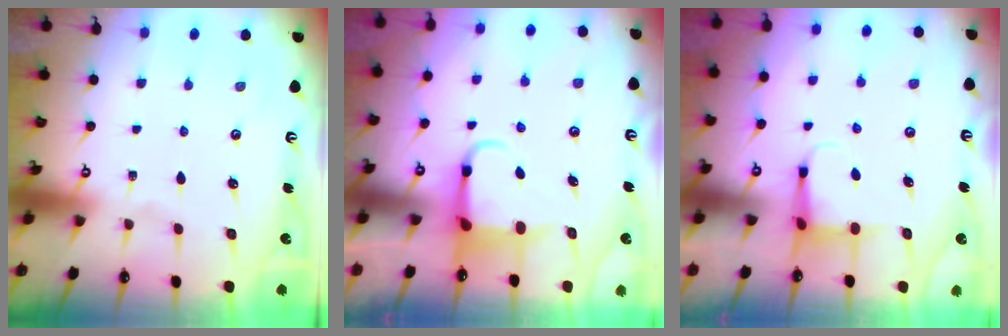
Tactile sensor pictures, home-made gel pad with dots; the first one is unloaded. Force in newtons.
{"total": 4.5, "press": 4.5, "slide": 0.3}
{"total": 4.3, "press": 4.3, "slide": 0.1}